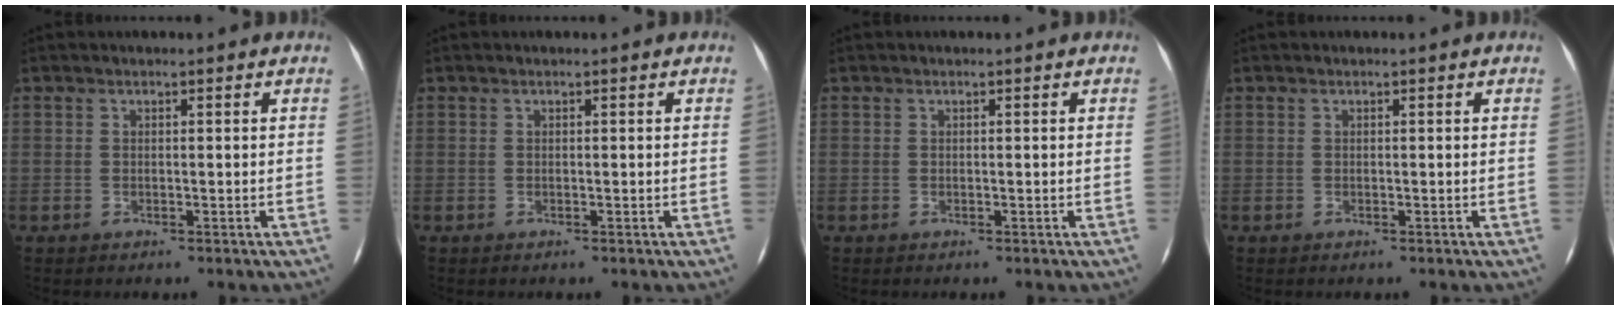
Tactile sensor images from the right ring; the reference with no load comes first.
{"total": 0.0}
{"total": 0.0}
{"total": 0.0}